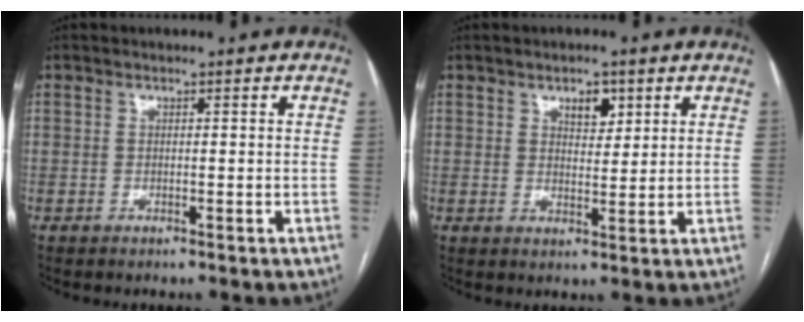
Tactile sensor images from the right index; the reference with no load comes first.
{"total": 3.6, "force": [2.0, 1.9, 2.3], "torque": [-0.034, 0.000, 0.032]}